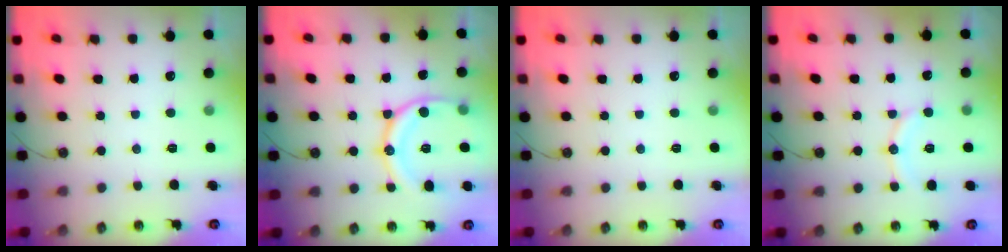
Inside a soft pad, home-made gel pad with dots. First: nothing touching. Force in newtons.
{"total": 15.8, "press": 15.8, "slide": 1.1}
{"total": 0.0}
{"total": 9.2, "press": 9.0, "slide": 2.3}